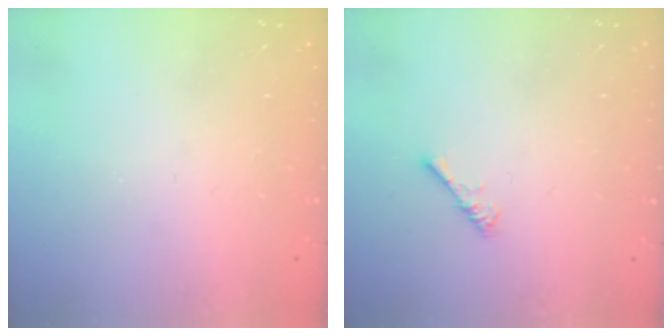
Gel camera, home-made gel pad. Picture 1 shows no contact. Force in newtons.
{"total": 0.8, "press": 0.8, "slide": 0.3}